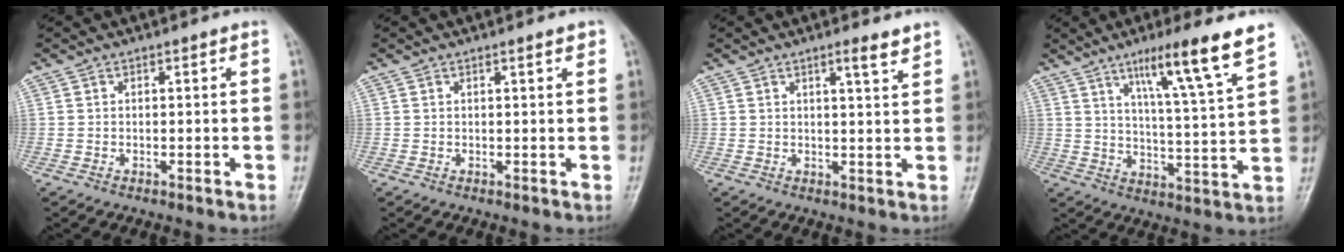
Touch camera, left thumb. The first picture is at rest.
{"total": 1.4, "force": [0.9, 0.2, 1.0], "torque": [-0.014, -0.002, 0.010]}
{"total": 3.3, "force": [2.4, 0.2, 2.3], "torque": [-0.034, -0.019, 0.036]}
{"total": 13.8, "force": [8.5, 0.4, 10.9], "torque": [-0.168, -0.044, 0.136]}